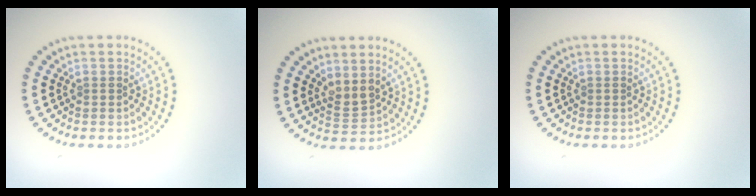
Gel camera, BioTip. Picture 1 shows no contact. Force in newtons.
{"total": 1.7, "press": 1.4, "slide": 0.9}
{"total": 0.0}